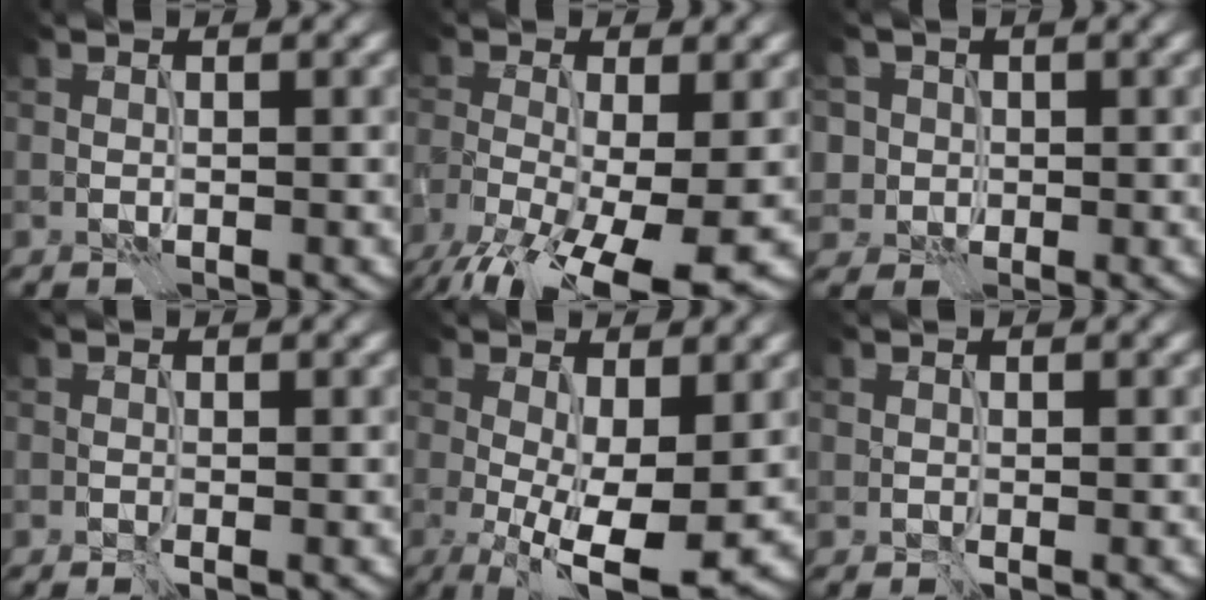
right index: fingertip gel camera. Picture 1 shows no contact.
{"total": 11.6, "force": [-6.0, 4.1, 9.0], "torque": [-0.176, -0.040, -0.101]}
{"total": 4.2, "force": [1.6, 3.7, 1.1], "torque": [-0.024, 0.008, 0.018]}
{"total": 0.0}
{"total": 8.6, "force": [-1.2, 2.7, 8.1], "torque": [-0.134, -0.013, -0.021]}
{"total": 0.0}